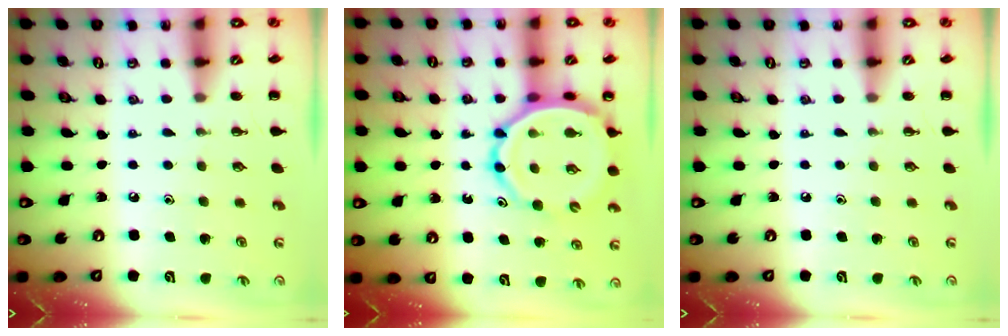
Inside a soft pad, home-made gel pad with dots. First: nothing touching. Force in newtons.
{"total": 10.7, "press": 10.1, "slide": 3.4}
{"total": 0.0}